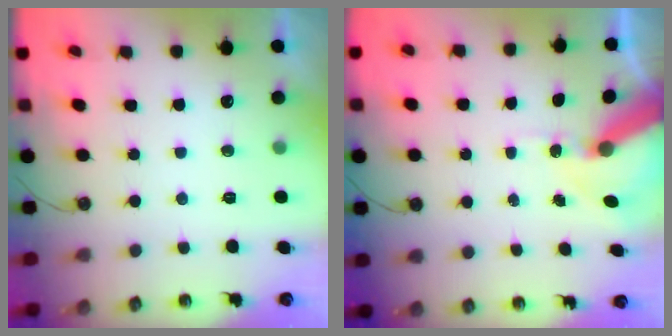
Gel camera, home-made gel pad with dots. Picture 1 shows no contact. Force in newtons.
{"total": 11.0, "press": 10.9, "slide": 1.6}